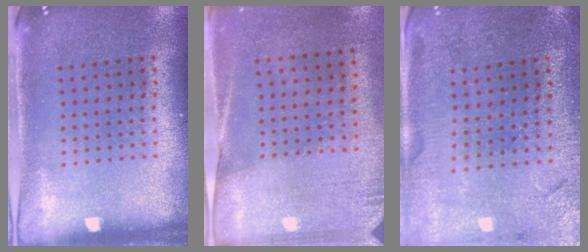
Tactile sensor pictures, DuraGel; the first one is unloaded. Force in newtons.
{"total": 2.6, "press": 2.3, "slide": 1.3}
{"total": 0.7, "press": 0.7, "slide": 0.1}